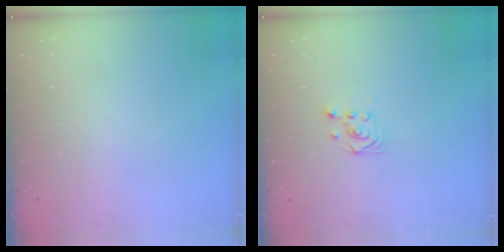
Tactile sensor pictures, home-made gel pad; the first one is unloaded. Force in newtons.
{"total": 2.5, "press": 2.2, "slide": 1.2}